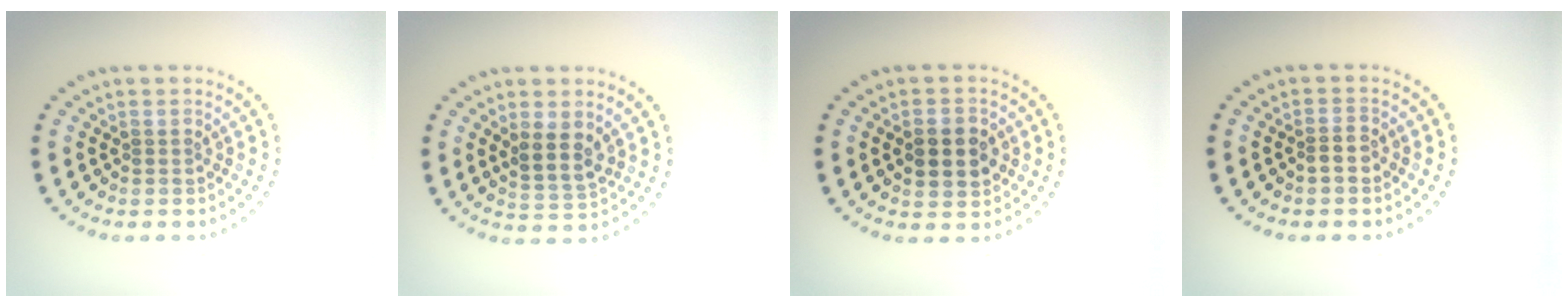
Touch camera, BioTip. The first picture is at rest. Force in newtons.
{"total": 2.8, "press": 2.5, "slide": 1.2}
{"total": 3.4, "press": 3.4, "slide": 0.3}
{"total": 1.4, "press": 1.2, "slide": 0.8}